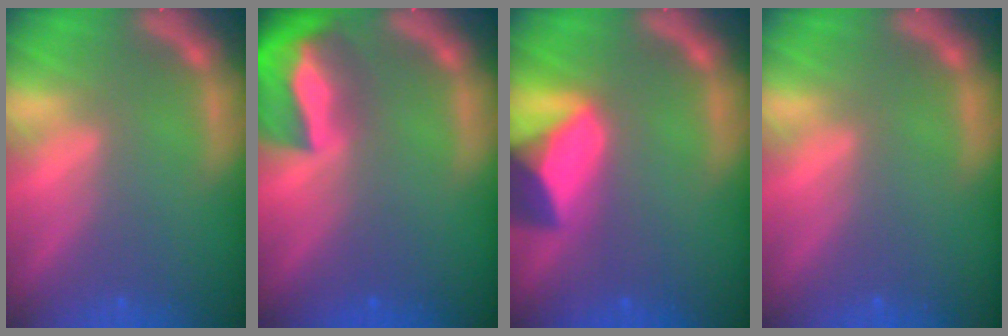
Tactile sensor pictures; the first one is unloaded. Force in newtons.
{"total": 10.0}
{"total": 8.4}
{"total": 0.0}